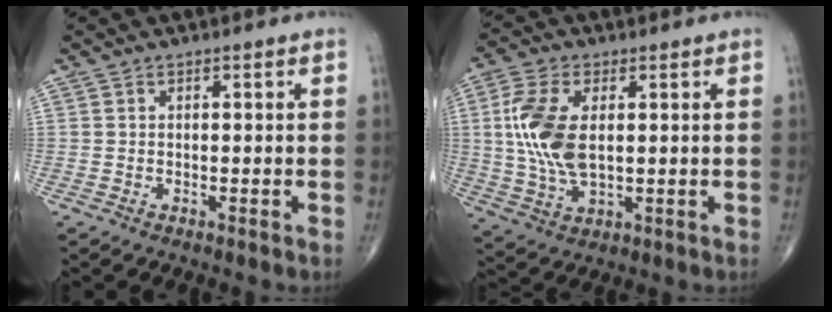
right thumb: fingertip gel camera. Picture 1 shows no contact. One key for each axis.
{"total": 11.8, "fx": 1.5, "fy": 6.2, "fz": 9.9, "tx": -0.215, "ty": -0.005, "tz": 0.033}